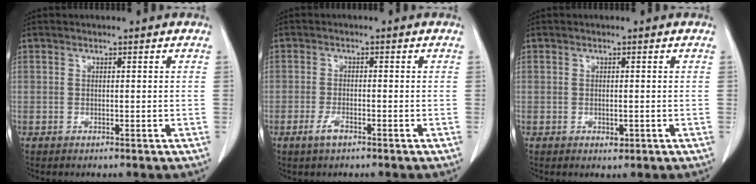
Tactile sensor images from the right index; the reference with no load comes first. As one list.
[{"total": 2.4, "force": [-1.5, 0.7, 1.7], "torque": [-0.037, -0.001, -0.029]}, {"total": 1.3, "force": [-0.4, 0.7, 1.0], "torque": [-0.018, -0.003, -0.001]}]